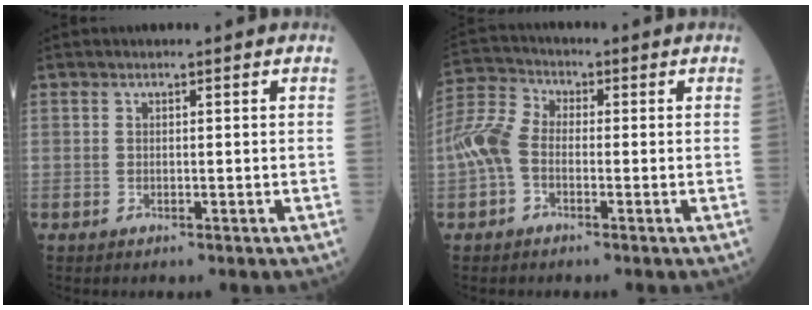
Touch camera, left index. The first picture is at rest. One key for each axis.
{"total": 6.8, "fx": -1.5, "fy": 4.2, "fz": 5.1, "tx": -0.132, "ty": 0.017, "tz": -0.045}